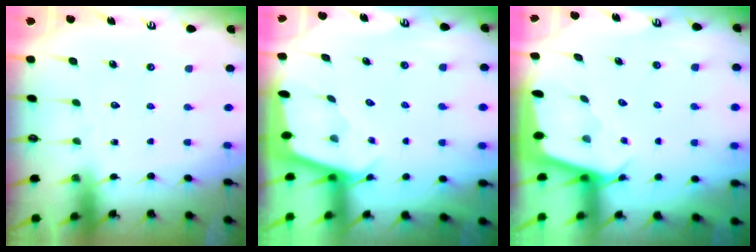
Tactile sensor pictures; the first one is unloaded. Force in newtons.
{"total": 2.0, "press": 2.0, "slide": 0.2}
{"total": 2.4, "press": 2.4, "slide": 0.1}